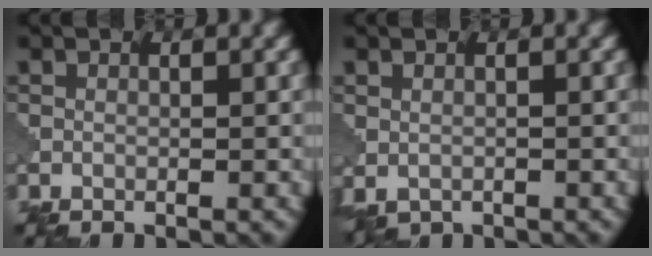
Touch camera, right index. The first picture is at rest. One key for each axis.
{"total": 1.6, "fx": -0.9, "fy": 0.9, "fz": 1.0, "tx": -0.020, "ty": -0.007, "tz": -0.013}